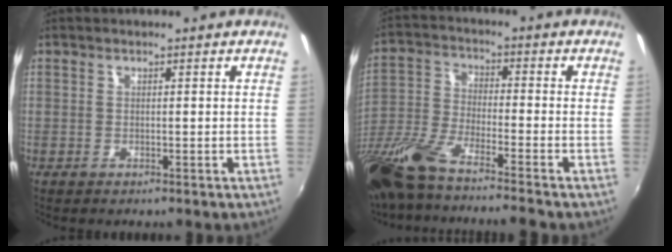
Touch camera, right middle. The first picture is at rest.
{"total": 16.7, "force": [-13.5, 0.6, 9.7], "torque": [-0.203, -0.054, -0.257]}